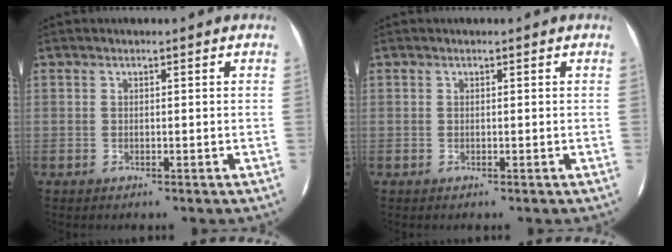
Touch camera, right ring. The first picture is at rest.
{"total": 0.0}